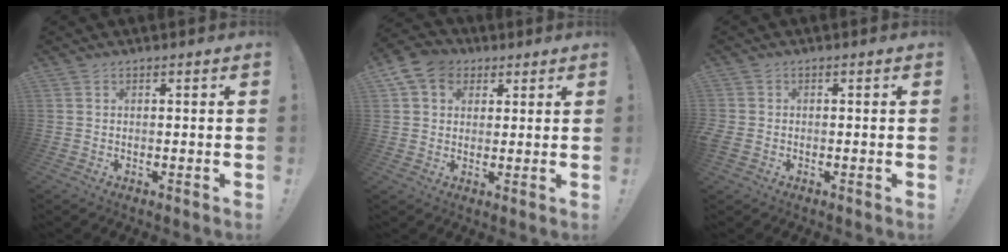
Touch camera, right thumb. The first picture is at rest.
{"total": 9.2, "force": [3.7, 7.4, 4.0], "torque": [-0.067, -0.005, 0.077]}
{"total": 1.9, "force": [-0.8, 1.4, 1.0], "torque": [-0.020, 0.007, -0.011]}